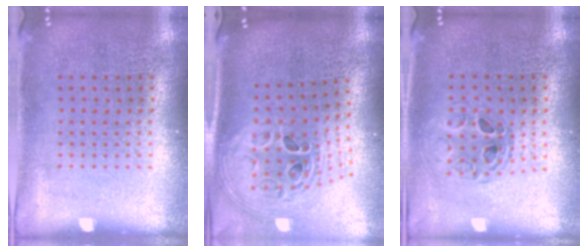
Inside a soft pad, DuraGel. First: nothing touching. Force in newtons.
{"total": 2.9, "press": 2.0, "slide": 2.1}
{"total": 0.8, "press": 0.8, "slide": 0.2}